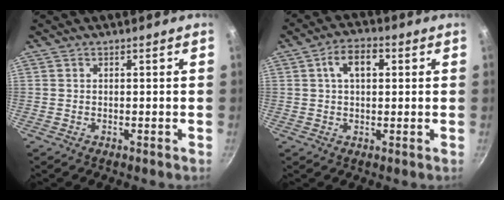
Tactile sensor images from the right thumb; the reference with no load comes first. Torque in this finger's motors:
{"motor_torque": [-0.53, 0.70, 0.50, -0.35, 0.01]}